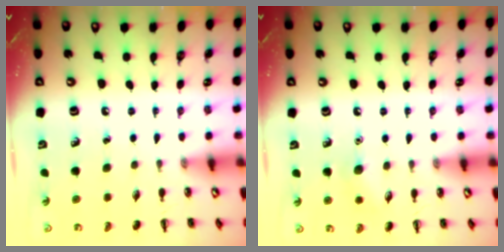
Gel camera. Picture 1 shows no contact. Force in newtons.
{"total": 6.2, "press": 6.0, "slide": 1.7}